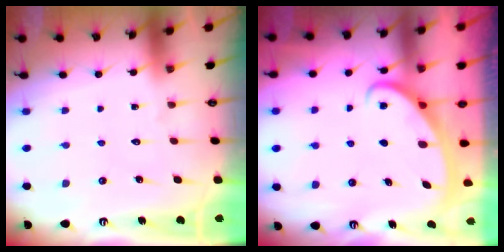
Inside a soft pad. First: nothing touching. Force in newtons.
{"total": 2.7, "press": 2.7, "slide": 0.4}